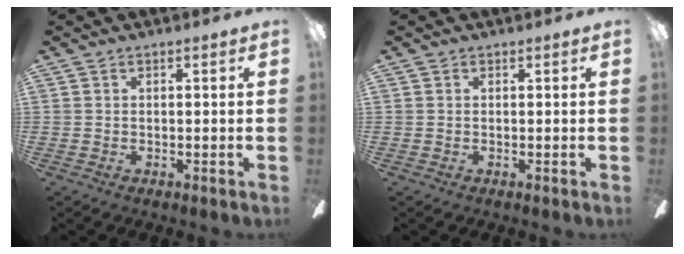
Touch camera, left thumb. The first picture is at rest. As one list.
[{"total": 0.0}]